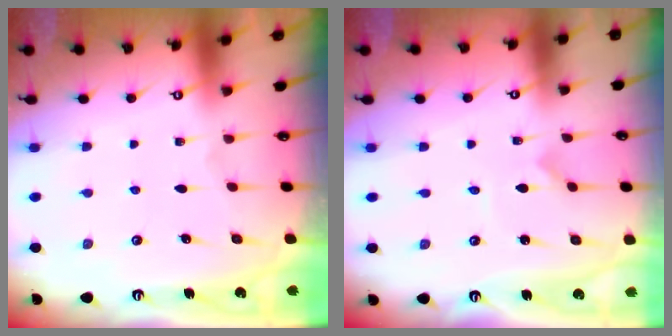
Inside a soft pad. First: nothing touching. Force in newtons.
{"total": 0.0}